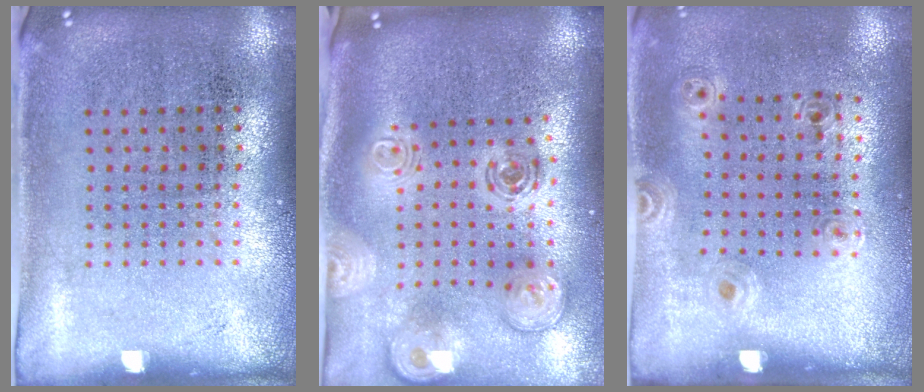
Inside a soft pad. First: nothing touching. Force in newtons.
{"total": 2.6, "press": 1.9, "slide": 1.8}
{"total": 1.1, "press": 0.9, "slide": 0.7}